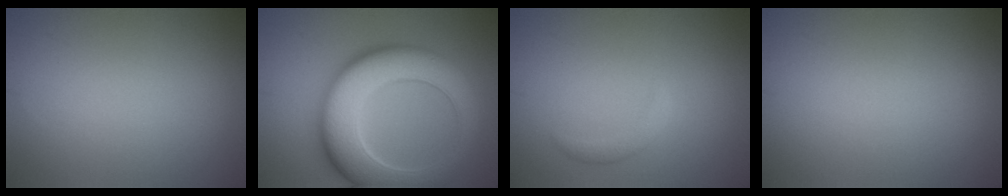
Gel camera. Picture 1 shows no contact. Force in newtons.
{"total": 10.9, "press": 10.9, "slide": 0.2}
{"total": 1.2, "press": 1.2, "slide": 0.1}
{"total": 0.0}